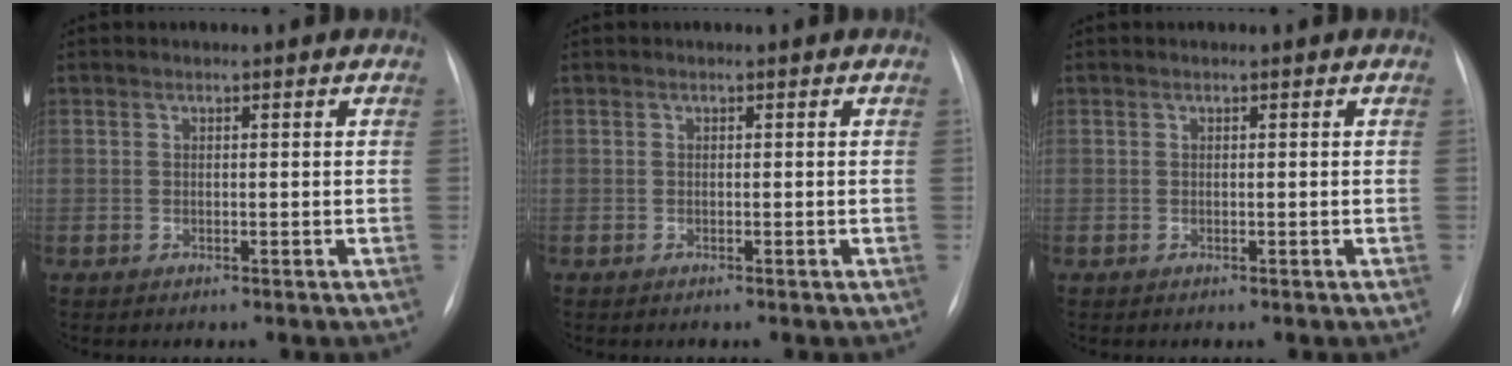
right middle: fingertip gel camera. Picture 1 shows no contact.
{"total": 0.0}
{"total": 0.0}